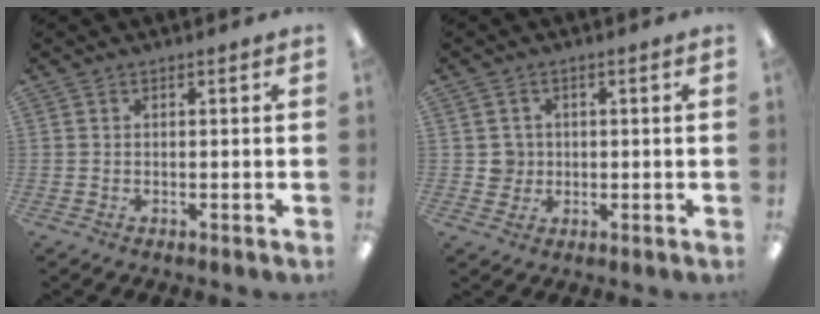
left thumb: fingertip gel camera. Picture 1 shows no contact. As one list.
[{"total": 3.4, "force": [0.4, 3.4, 0.2], "torque": [0.003, 0.000, 0.002]}]